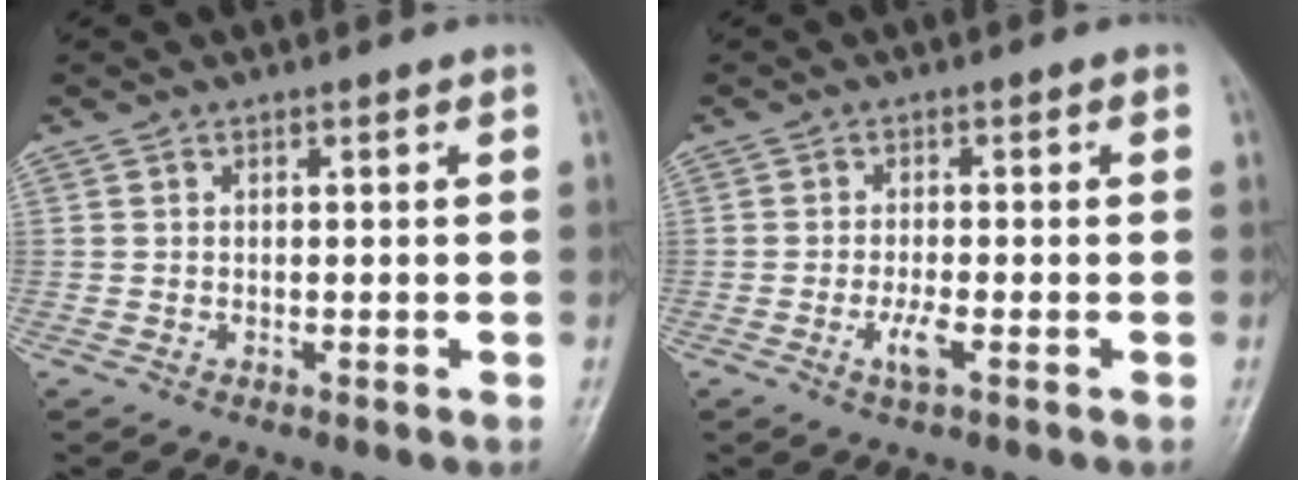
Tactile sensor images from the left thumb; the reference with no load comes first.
{"total": 3.2, "force": [-1.3, 0.7, 2.8], "torque": [-0.060, 0.002, -0.025]}